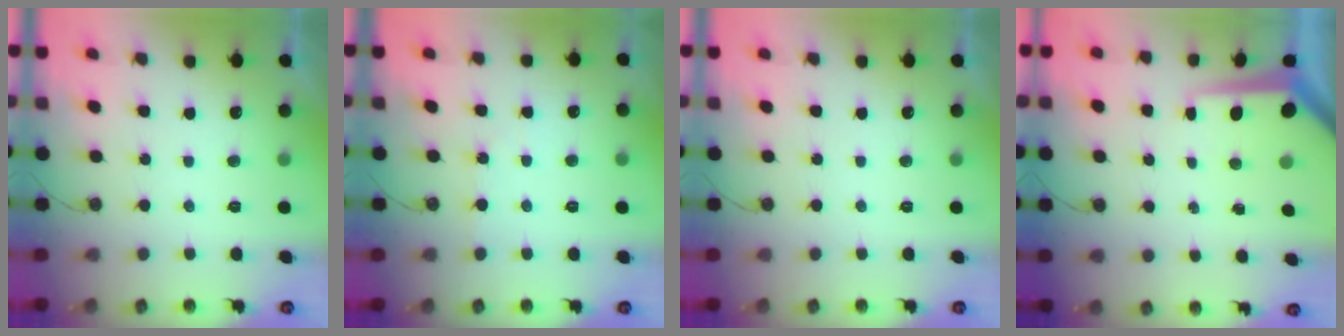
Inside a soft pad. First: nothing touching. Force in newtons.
{"total": 2.5, "press": 2.5, "slide": 0.4}
{"total": 0.0}
{"total": 7.4, "press": 7.4, "slide": 0.7}